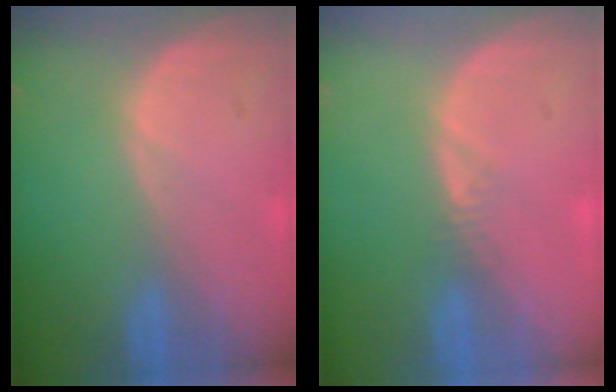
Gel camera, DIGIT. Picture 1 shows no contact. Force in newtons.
{"total": 0.9, "press": 0.8, "slide": 0.4}